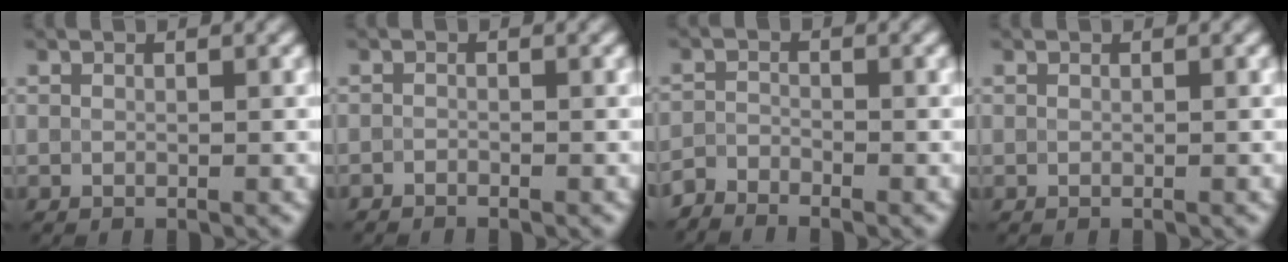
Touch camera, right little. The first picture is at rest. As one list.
[{"total": 0.6, "force": [-0.6, 0.0, 0.1], "torque": [0.002, -0.001, -0.012]}, {"total": 2.1, "force": [-2.1, 0.3, 0.2], "torque": [-0.008, -0.002, -0.051]}, {"total": 0.0}]